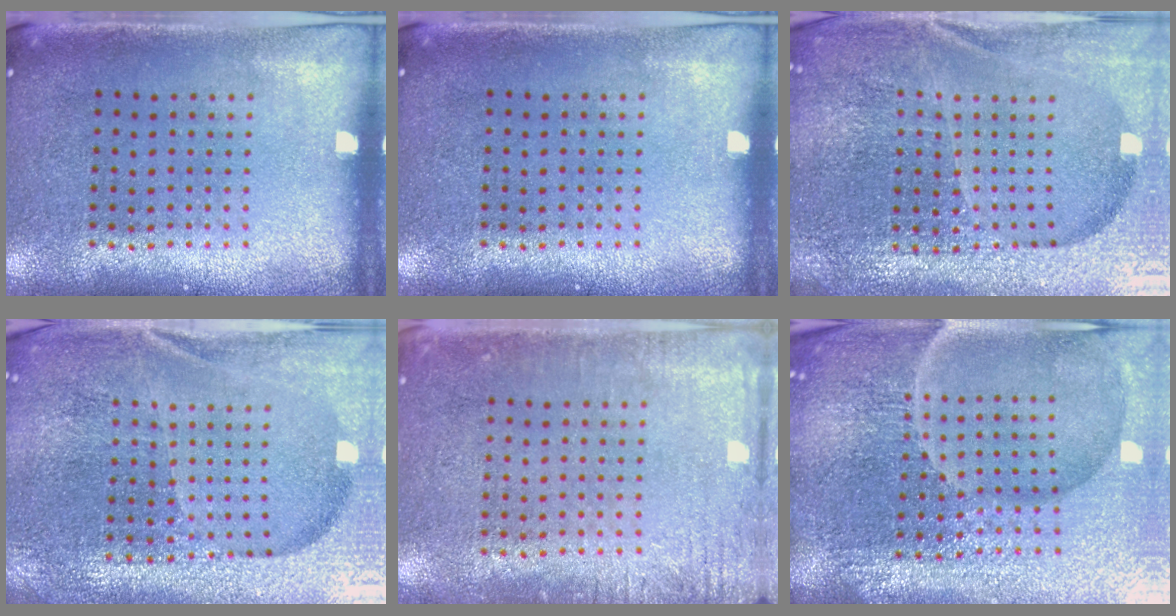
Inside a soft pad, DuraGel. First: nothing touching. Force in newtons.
{"total": 0.0}
{"total": 6.4, "press": 5.5, "slide": 3.1}
{"total": 4.9, "press": 4.6, "slide": 1.6}
{"total": 2.5, "press": 2.5, "slide": 0.3}
{"total": 7.4, "press": 6.4, "slide": 3.6}